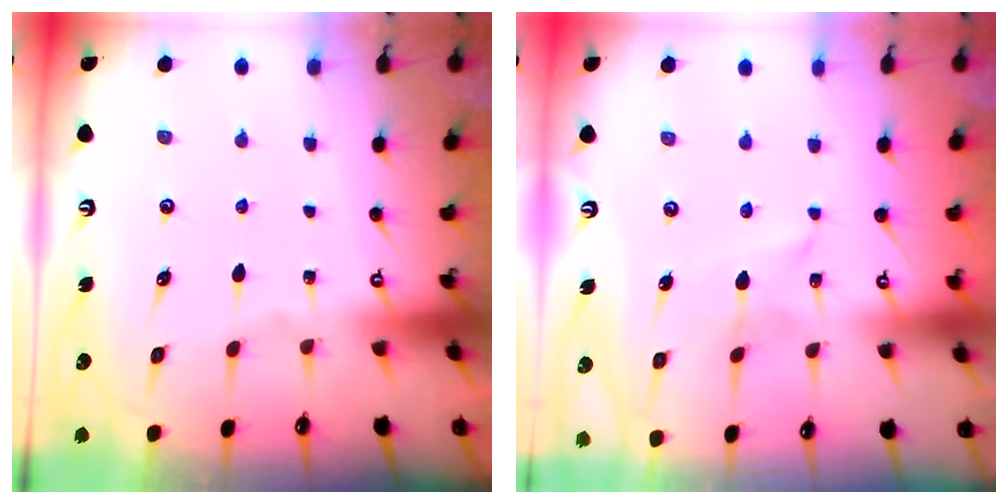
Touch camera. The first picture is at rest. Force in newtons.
{"total": 1.6, "press": 1.6, "slide": 0.2}